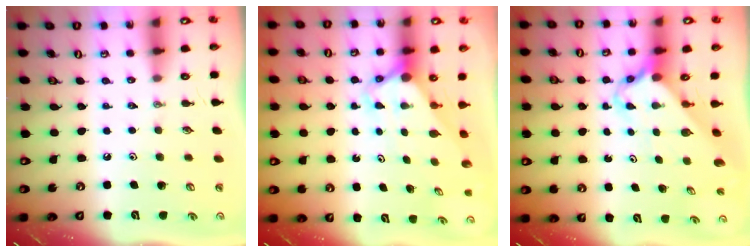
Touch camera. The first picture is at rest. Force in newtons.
{"total": 3.2, "press": 3.2, "slide": 0.3}
{"total": 2.8, "press": 2.8, "slide": 0.2}